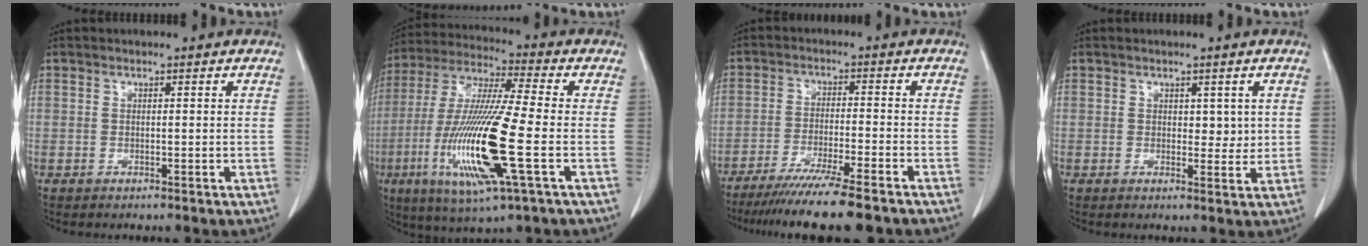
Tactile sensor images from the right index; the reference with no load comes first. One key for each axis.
{"total": 18.5, "fx": -4.6, "fy": 1.0, "fz": 17.9, "tx": -0.375, "ty": -0.021, "tz": -0.086}
{"total": 13.1, "fx": -10.8, "fy": -0.3, "fz": 7.4, "tx": -0.107, "ty": -0.037, "tz": -0.169}
{"total": 2.7, "fx": 0.7, "fy": 1.6, "fz": 2.0, "tx": -0.017, "ty": -0.006, "tz": 0.010}